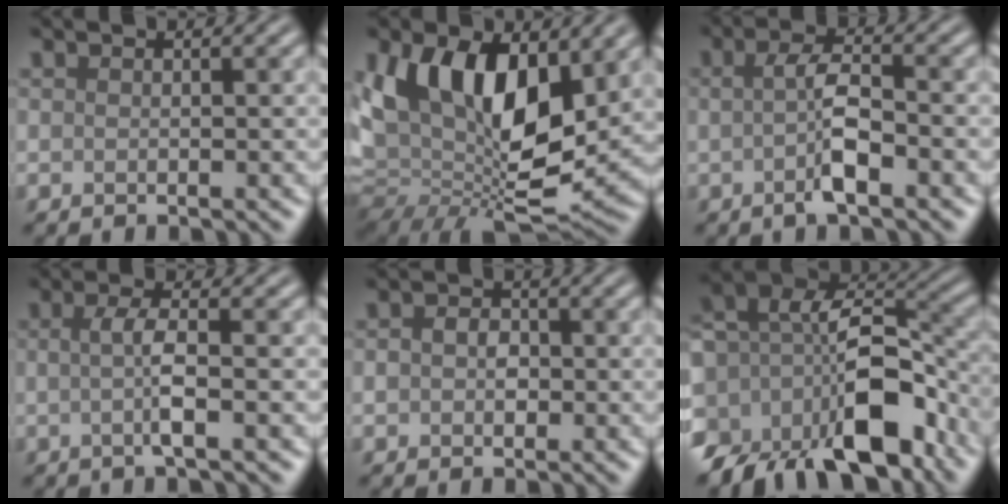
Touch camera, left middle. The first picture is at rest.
{"total": 14.8, "force": [2.6, 8.7, 11.6], "torque": [-0.216, -0.020, 0.038]}
{"total": 3.6, "force": [-0.8, 1.0, 3.4], "torque": [-0.065, 0.000, -0.017]}
{"total": 2.7, "force": [-0.2, 0.4, 2.7], "torque": [-0.052, -0.002, -0.007]}
{"total": 2.0, "force": [0.0, 1.5, 1.2], "torque": [-0.017, 0.001, -0.006]}
{"total": 12.0, "force": [-5.3, 7.0, 8.1], "torque": [-0.137, 0.002, -0.090]}